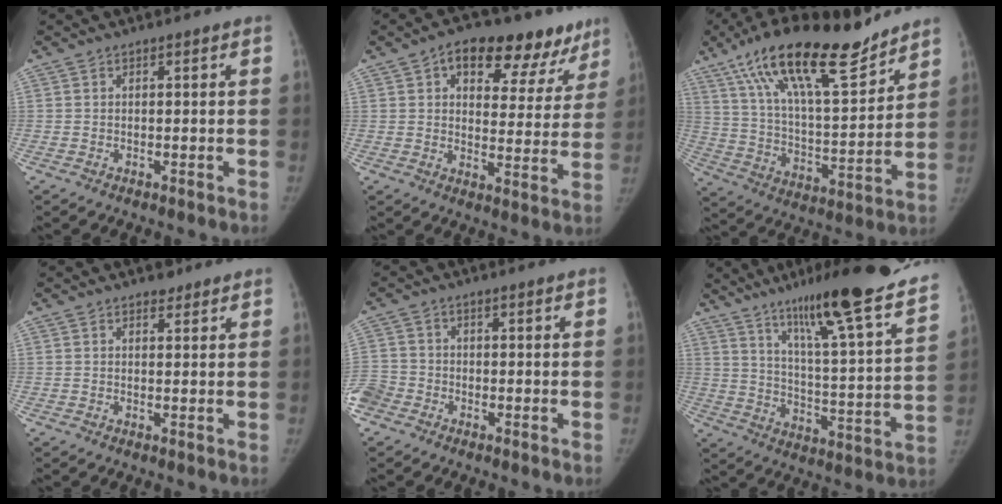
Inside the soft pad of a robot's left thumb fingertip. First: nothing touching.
{"total": 17.9, "force": [10.7, 9.2, 10.9], "torque": [-0.089, -0.018, 0.145]}
{"total": 23.3, "force": [16.7, 6.6, 14.9], "torque": [-0.229, -0.058, 0.288]}
{"total": 1.5, "force": [1.2, 0.9, 0.4], "torque": [0.002, -0.008, 0.014]}
{"total": 6.7, "force": [-3.6, 5.2, 2.2], "torque": [-0.066, 0.008, -0.074]}
{"total": 25.9, "force": [19.4, 1.8, 17.1], "torque": [-0.243, -0.087, 0.286]}